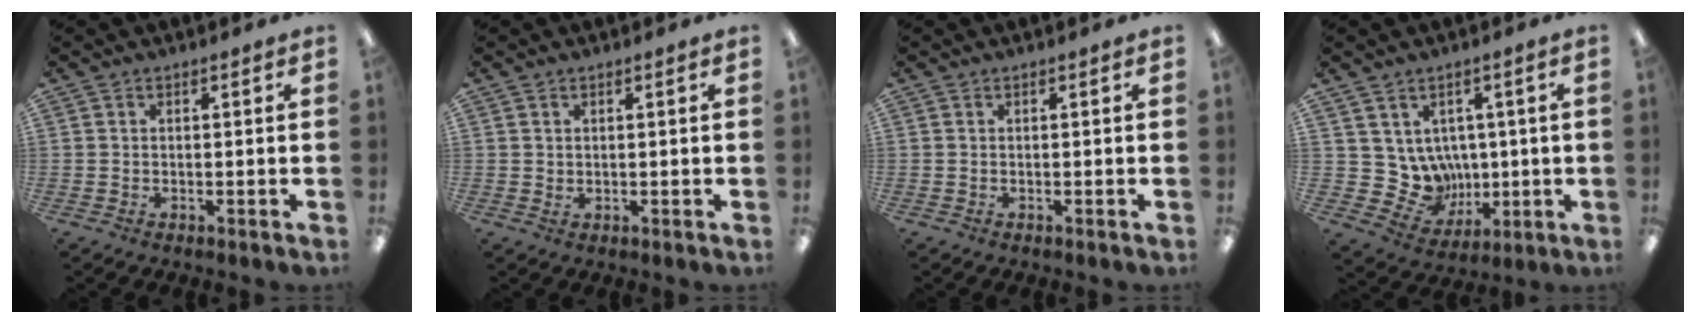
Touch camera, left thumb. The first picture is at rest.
{"total": 0.8, "force": [0.6, 0.5, 0.3], "torque": [-0.007, 0.002, 0.010]}
{"total": 0.0}
{"total": 8.9, "force": [2.9, 8.1, 2.4], "torque": [-0.066, -0.030, 0.069]}